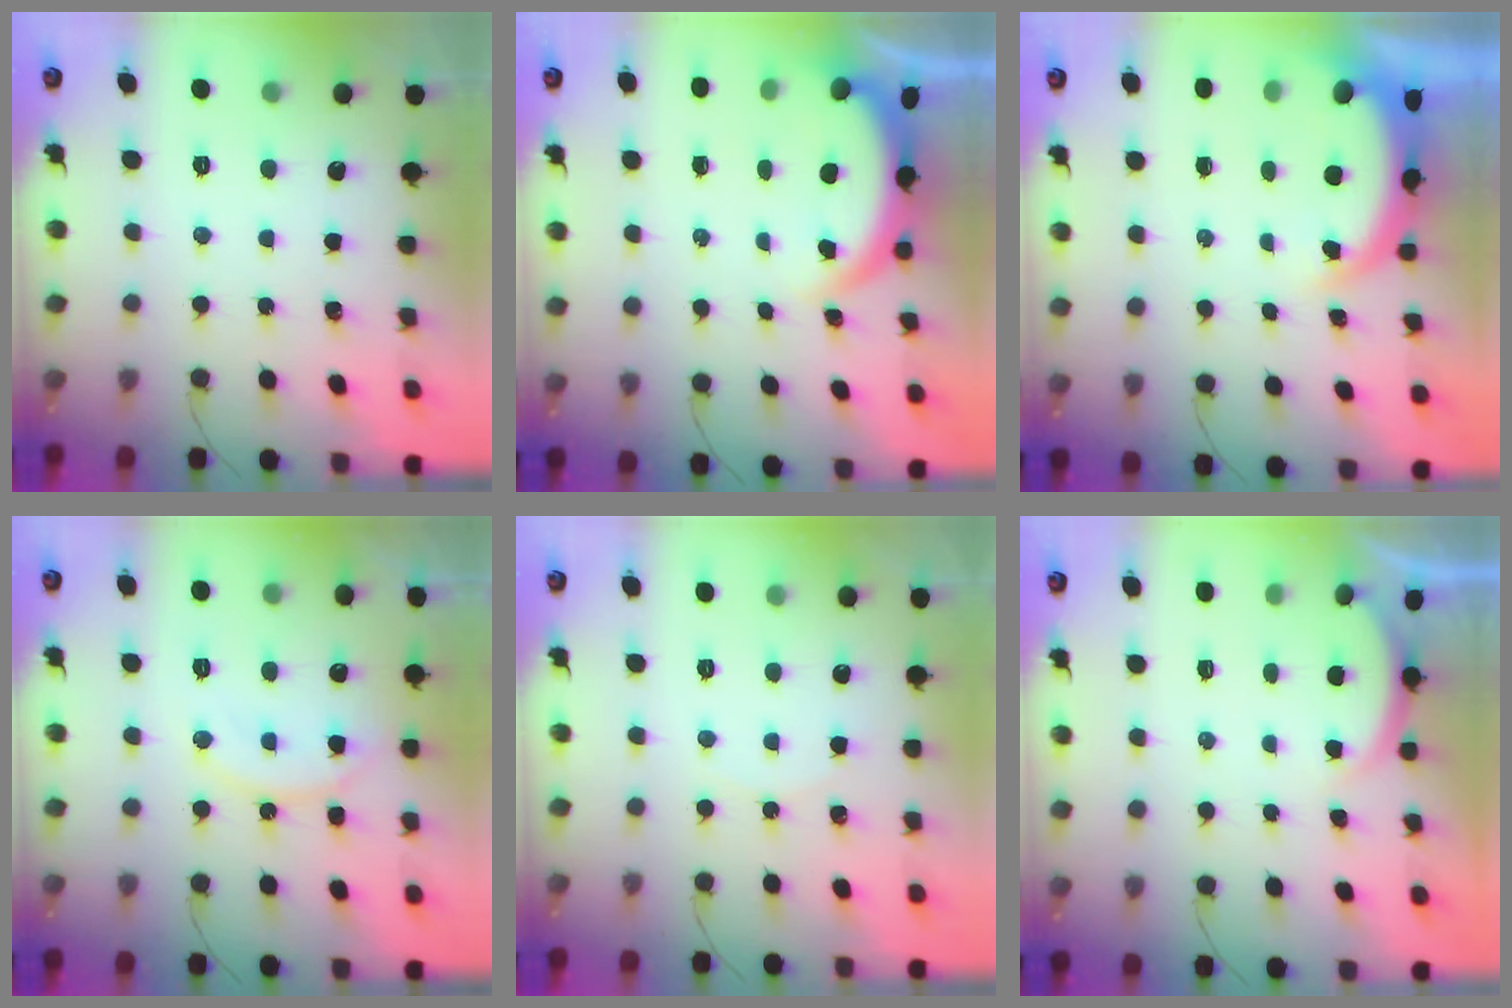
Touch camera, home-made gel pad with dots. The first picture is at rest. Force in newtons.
{"total": 4.0, "press": 4.0, "slide": 0.1}
{"total": 4.8, "press": 4.7, "slide": 1.2}
{"total": 11.7, "press": 11.7, "slide": 0.7}
{"total": 3.7, "press": 2.9, "slide": 2.3}
{"total": 2.4, "press": 2.4, "slide": 0.6}